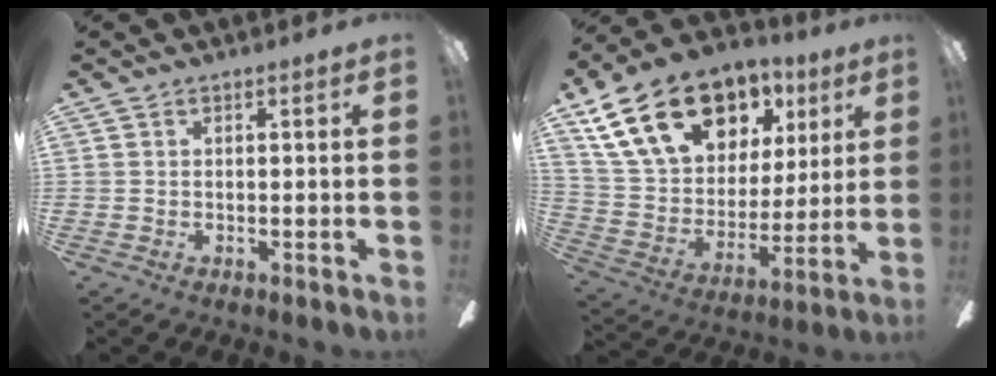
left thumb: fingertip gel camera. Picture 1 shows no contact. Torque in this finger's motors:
{"motor_torque": [2.44, 2.47, 1.53, -1.24, 0.26]}